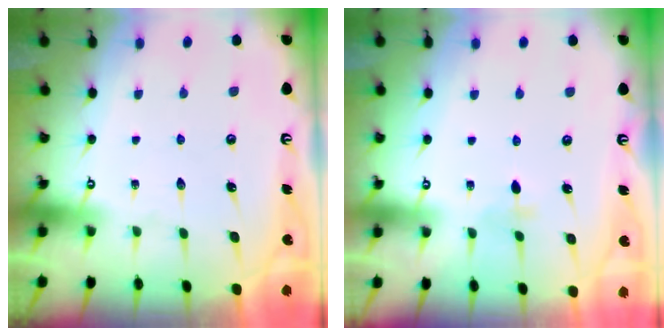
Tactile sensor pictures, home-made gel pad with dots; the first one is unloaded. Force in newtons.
{"total": 2.8, "press": 2.7, "slide": 0.6}